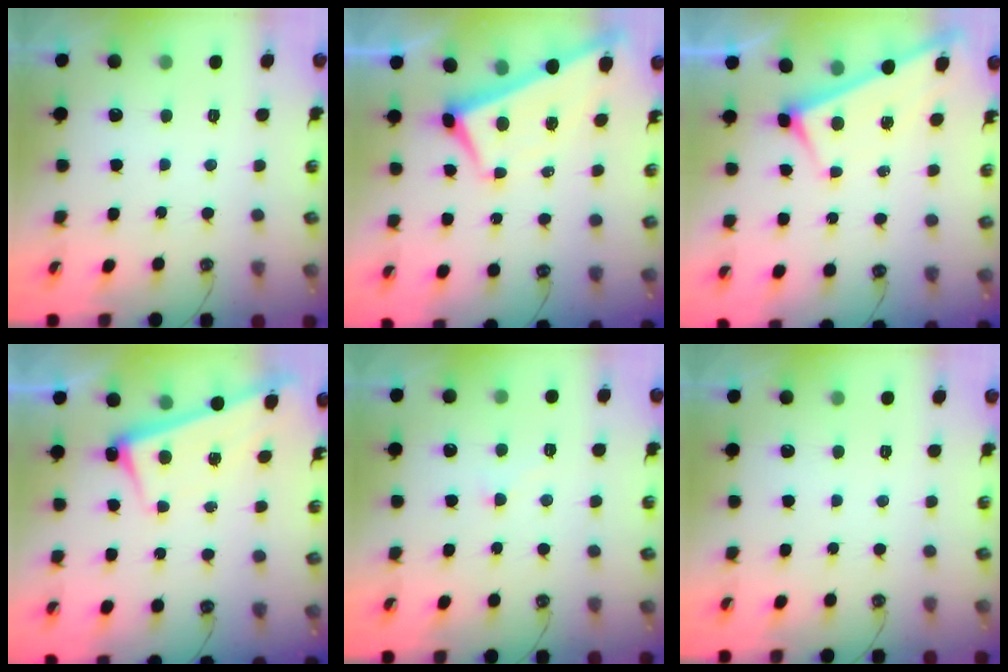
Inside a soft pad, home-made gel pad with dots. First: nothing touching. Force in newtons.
{"total": 3.5, "press": 3.5, "slide": 0.7}
{"total": 3.1, "press": 3.1, "slide": 0.2}
{"total": 2.6, "press": 2.4, "slide": 0.9}
{"total": 3.7, "press": 3.6, "slide": 0.5}
{"total": 0.0}